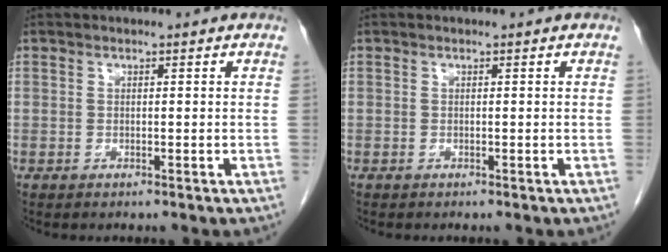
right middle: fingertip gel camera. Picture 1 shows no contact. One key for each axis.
{"total": 0.0}